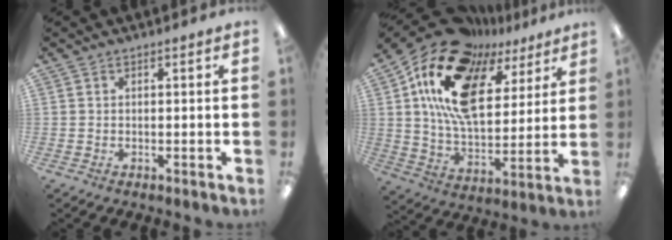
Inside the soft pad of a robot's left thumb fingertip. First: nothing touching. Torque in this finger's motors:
{"motor_torque": [0.92, 2.30, 1.44, -1.33, 0.26]}